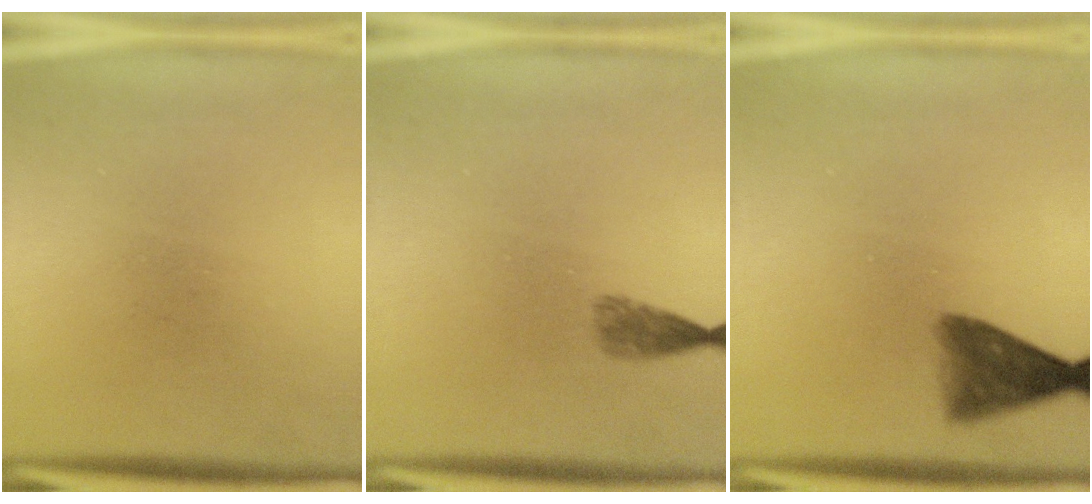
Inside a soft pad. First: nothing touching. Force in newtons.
{"total": 1.8}
{"total": 5.2}